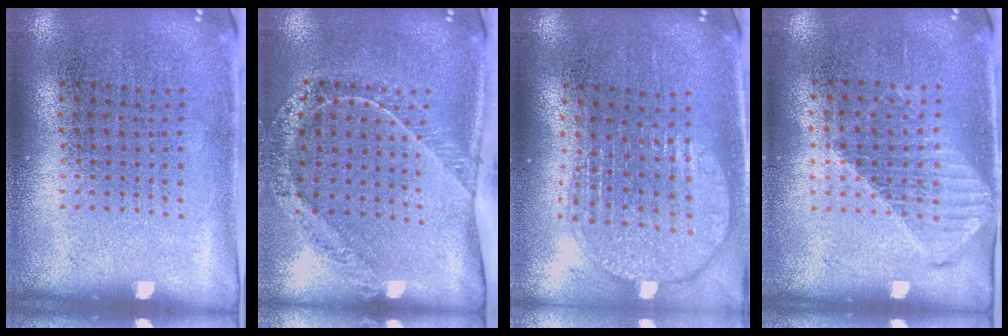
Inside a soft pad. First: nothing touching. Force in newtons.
{"total": 1.6, "press": 1.5, "slide": 0.6}
{"total": 1.9, "press": 1.7, "slide": 1.0}
{"total": 1.2, "press": 1.1, "slide": 0.5}